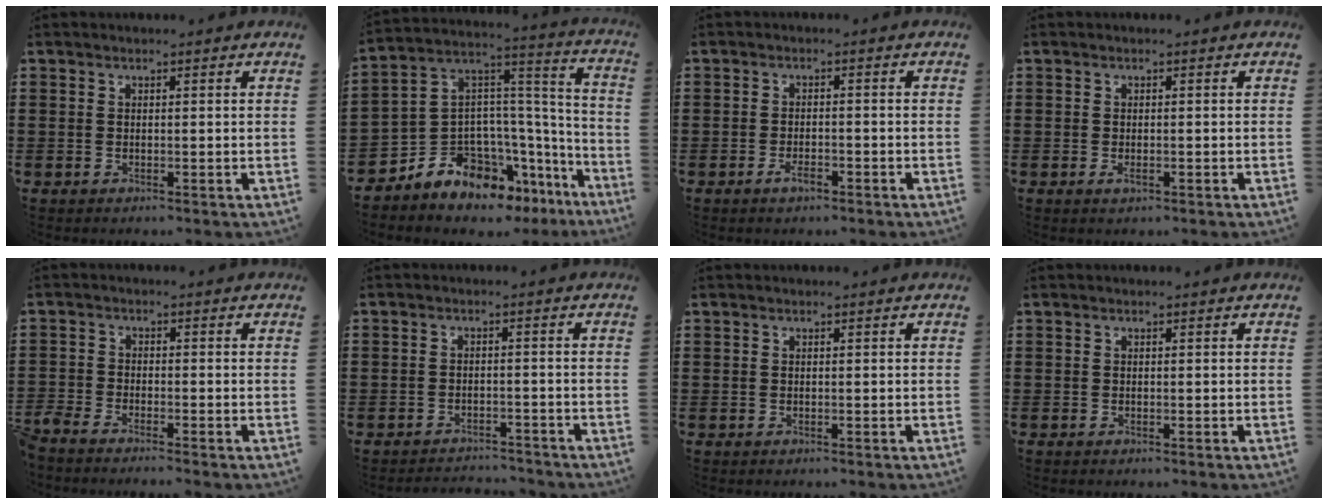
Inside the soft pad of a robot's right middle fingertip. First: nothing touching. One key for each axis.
{"total": 7.7, "fx": -6.9, "fy": 3.4, "fz": 0.5, "tx": -0.032, "ty": -0.009, "tz": -0.137}
{"total": 2.3, "fx": -1.4, "fy": 0.8, "fz": 1.7, "tx": -0.038, "ty": -0.002, "tz": -0.027}
{"total": 0.8, "fx": -0.2, "fy": 0.3, "fz": 0.8, "tx": -0.014, "ty": -0.003, "tz": -0.003}
{"total": 2.5, "fx": -2.5, "fy": 0.1, "fz": 0.5, "tx": -0.036, "ty": -0.010, "tz": -0.057}
{"total": 2.8, "fx": -2.8, "fy": 0.4, "fz": -0.4, "tx": -0.002, "ty": 0.001, "tz": -0.063}
{"total": 0.0}
{"total": 0.0}